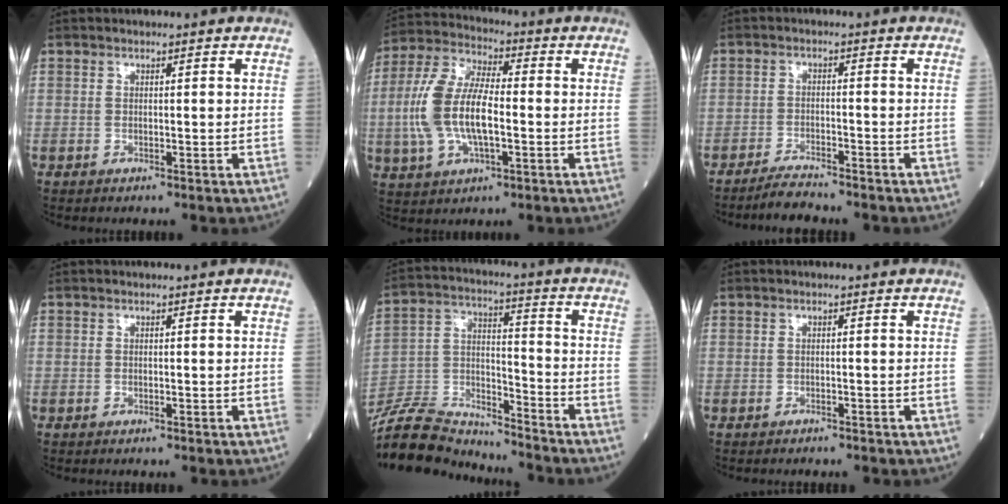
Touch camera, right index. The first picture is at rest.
{"total": 13.2, "force": [-1.4, 5.2, 12.0], "torque": [-0.267, 0.012, -0.026]}
{"total": 4.3, "force": [-4.0, 0.2, 1.4], "torque": [-0.028, -0.014, -0.070]}
{"total": 0.0}
{"total": 15.2, "force": [-14.8, 2.7, 2.3], "torque": [-0.050, 0.029, -0.266]}
{"total": 1.6, "force": [-1.4, 0.5, 0.5], "torque": [-0.014, -0.002, -0.016]}